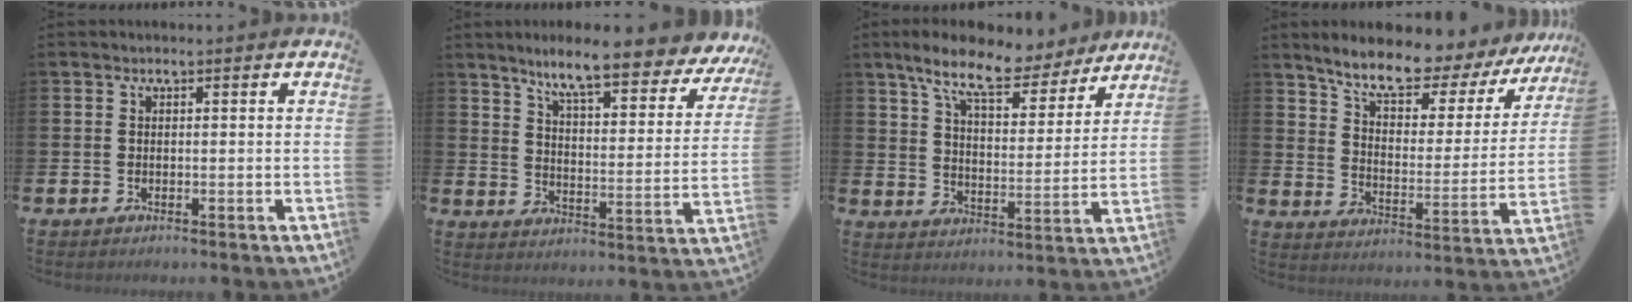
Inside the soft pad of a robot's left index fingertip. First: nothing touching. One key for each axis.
{"total": 9.0, "fx": 7.8, "fy": 1.0, "fz": 4.3, "tx": -0.097, "ty": -0.055, "tz": 0.130}
{"total": 10.3, "fx": 8.8, "fy": 2.9, "fz": 4.5, "tx": -0.107, "ty": -0.047, "tz": 0.153}
{"total": 8.9, "fx": 7.9, "fy": 2.1, "fz": 3.7, "tx": -0.093, "ty": -0.058, "tz": 0.127}